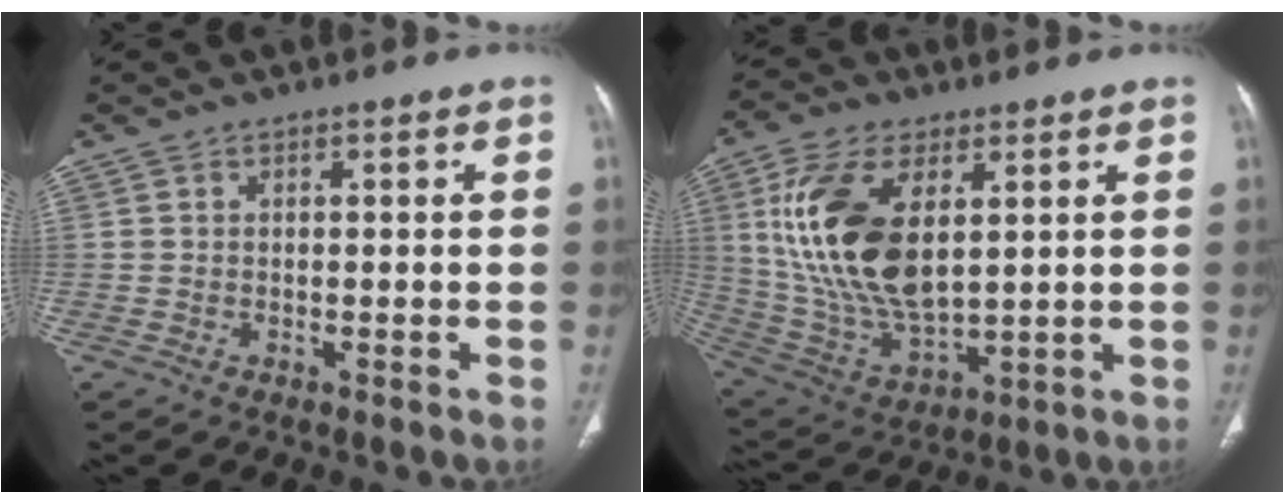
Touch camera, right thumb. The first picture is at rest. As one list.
[{"total": 19.4, "force": [4.8, 10.1, 15.8], "torque": [-0.307, -0.020, 0.100]}]